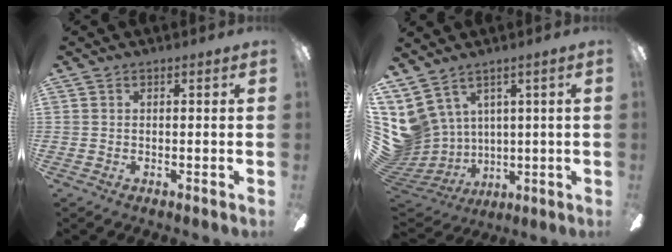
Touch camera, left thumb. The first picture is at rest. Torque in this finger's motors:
{"motor_torque": [-0.01, 1.16, 0.72, -0.83, 0.32]}